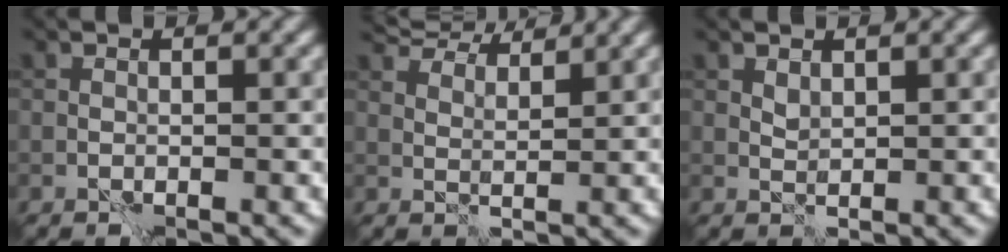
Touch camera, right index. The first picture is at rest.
{"total": 6.8, "force": [5.9, 1.9, 2.9], "torque": [-0.075, -0.002, 0.106]}
{"total": 0.9, "force": [0.6, 0.5, 0.5], "torque": [-0.015, -0.001, 0.013]}